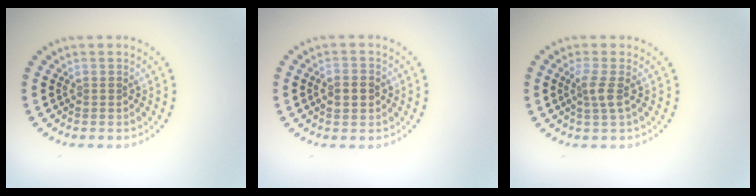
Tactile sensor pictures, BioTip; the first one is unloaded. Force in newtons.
{"total": 2.7, "press": 2.7, "slide": 0.2}
{"total": 1.7, "press": 1.4, "slide": 1.0}